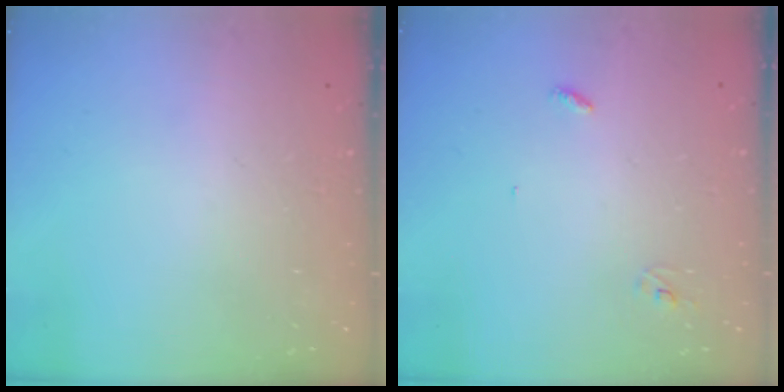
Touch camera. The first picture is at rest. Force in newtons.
{"total": 2.8, "press": 2.8, "slide": 0.3}